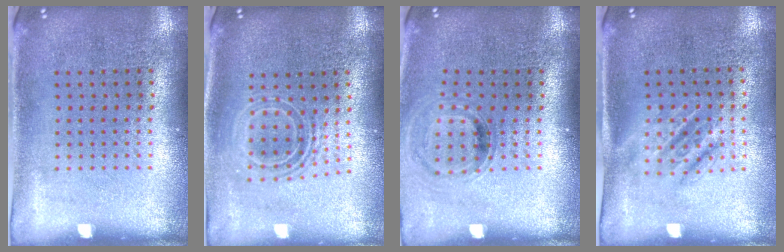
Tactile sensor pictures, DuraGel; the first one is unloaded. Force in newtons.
{"total": 1.6, "press": 1.3, "slide": 1.0}
{"total": 0.8, "press": 0.8, "slide": 0.2}
{"total": 1.5, "press": 1.3, "slide": 0.8}